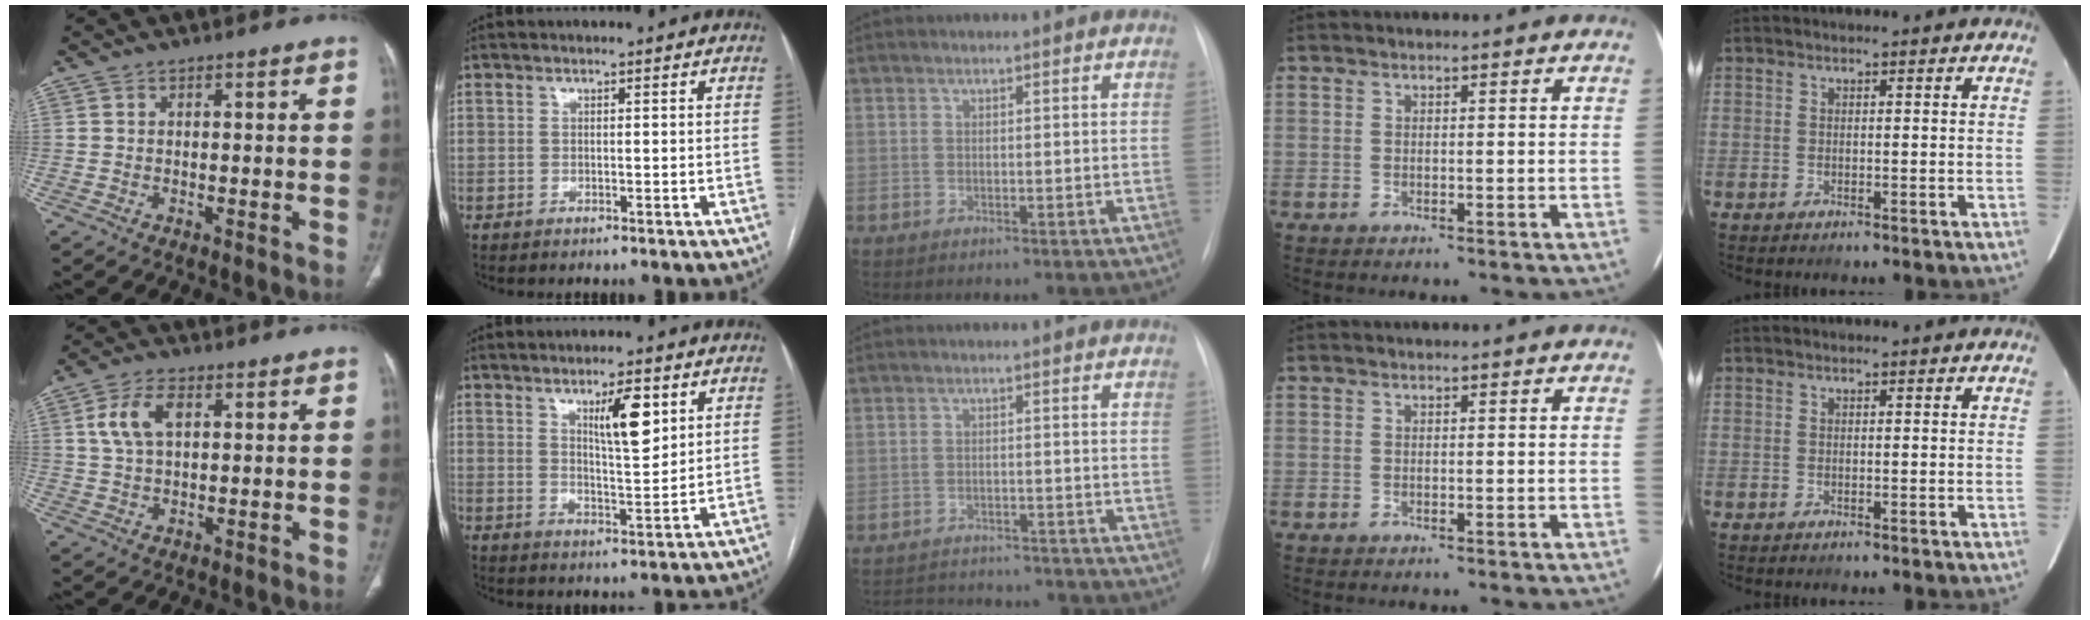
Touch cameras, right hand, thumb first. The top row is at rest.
{"thumb": {"total": 7.1, "force": [2.1, 3.9, 5.5], "torque": [-0.114, 0.006, 0.043]}, "index": {"total": 7.1, "force": [3.4, 1.4, 6.1], "torque": [-0.103, -0.005, 0.058]}, "middle": {"total": 10.9, "force": [-10.3, 2.6, 2.4], "torque": [-0.048, 0.009, -0.134]}}